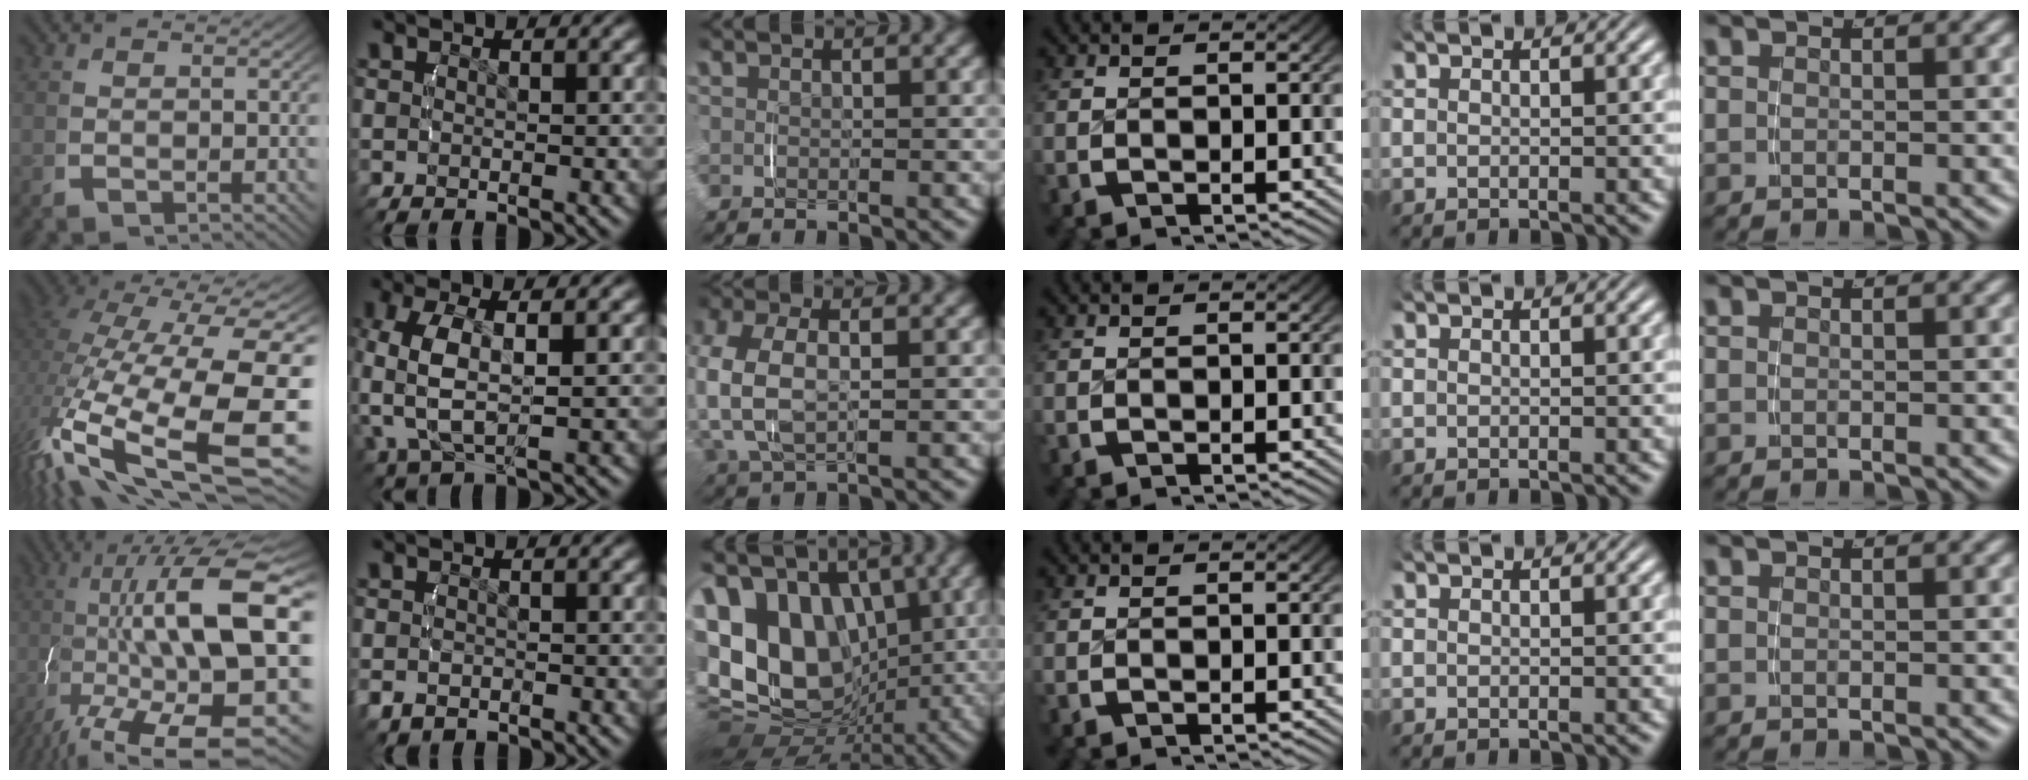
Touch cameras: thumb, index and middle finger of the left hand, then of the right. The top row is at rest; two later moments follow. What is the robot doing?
{"motion": "lift_and_place", "object": "backpack"}